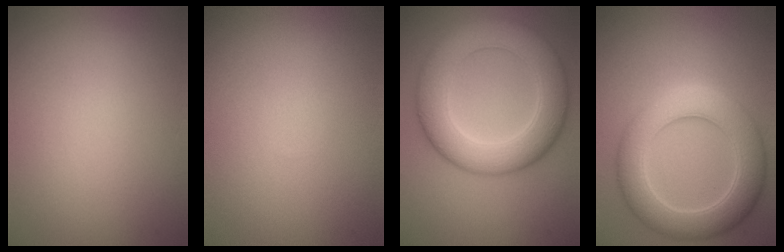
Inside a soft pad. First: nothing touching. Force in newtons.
{"total": 0.0}
{"total": 8.0, "press": 8.0, "slide": 0.1}
{"total": 7.1, "press": 7.1, "slide": 0.3}